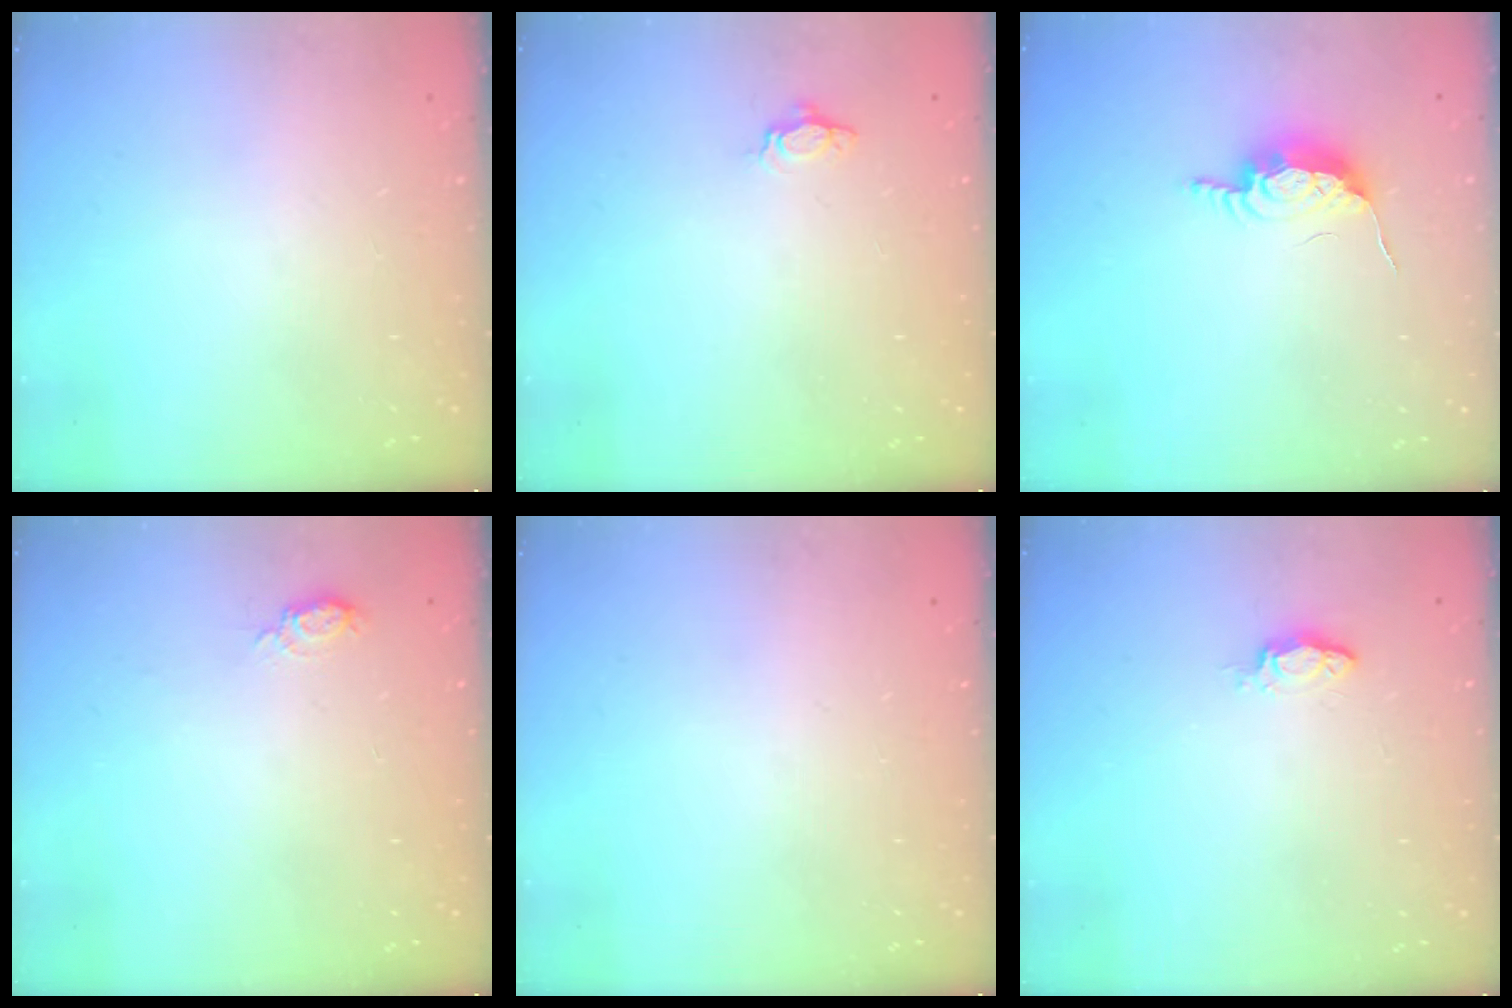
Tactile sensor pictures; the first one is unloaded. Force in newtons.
{"total": 3.2, "press": 3.2, "slide": 0.4}
{"total": 8.6, "press": 8.5, "slide": 0.9}
{"total": 4.8, "press": 4.8, "slide": 0.5}
{"total": 0.0}
{"total": 2.8, "press": 2.8, "slide": 0.4}